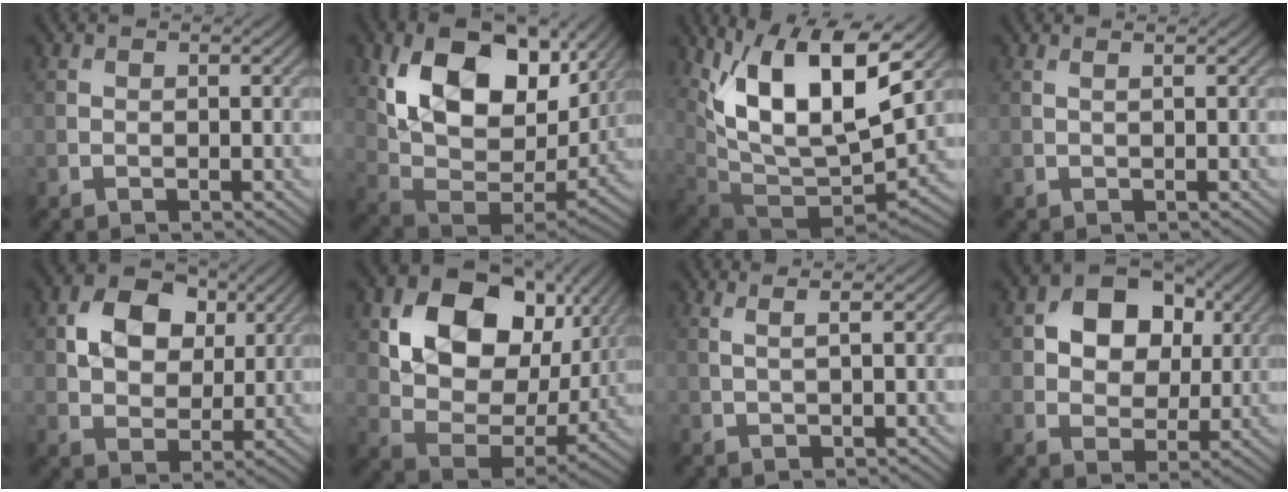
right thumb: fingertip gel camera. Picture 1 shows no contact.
{"total": 16.8, "force": [6.5, 10.2, 11.7], "torque": [-0.220, -0.007, 0.130]}
{"total": 14.7, "force": [6.5, 5.9, 11.8], "torque": [-0.230, -0.012, 0.128]}
{"total": 0.8, "force": [0.5, 0.1, 0.6], "torque": [-0.010, 0.003, 0.002]}
{"total": 8.0, "force": [2.6, 5.8, 4.9], "torque": [-0.105, 0.005, 0.034]}
{"total": 15.4, "force": [5.5, 10.5, 9.8], "torque": [-0.193, -0.007, 0.104]}
{"total": 2.3, "force": [1.2, 0.4, 1.8], "torque": [-0.027, 0.006, 0.005]}
{"total": 10.0, "force": [3.4, 7.3, 5.9], "torque": [-0.114, 0.019, 0.039]}